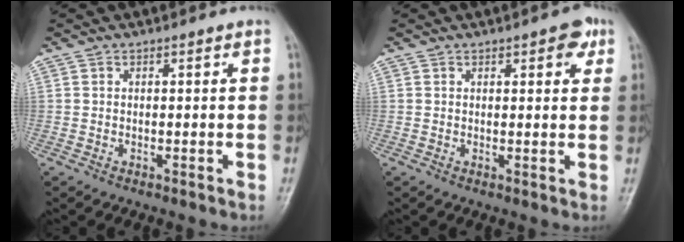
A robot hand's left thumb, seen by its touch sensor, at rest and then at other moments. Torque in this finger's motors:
{"motor_torque": [0.03, 0.11, 0.13, 0.14, 0.04]}